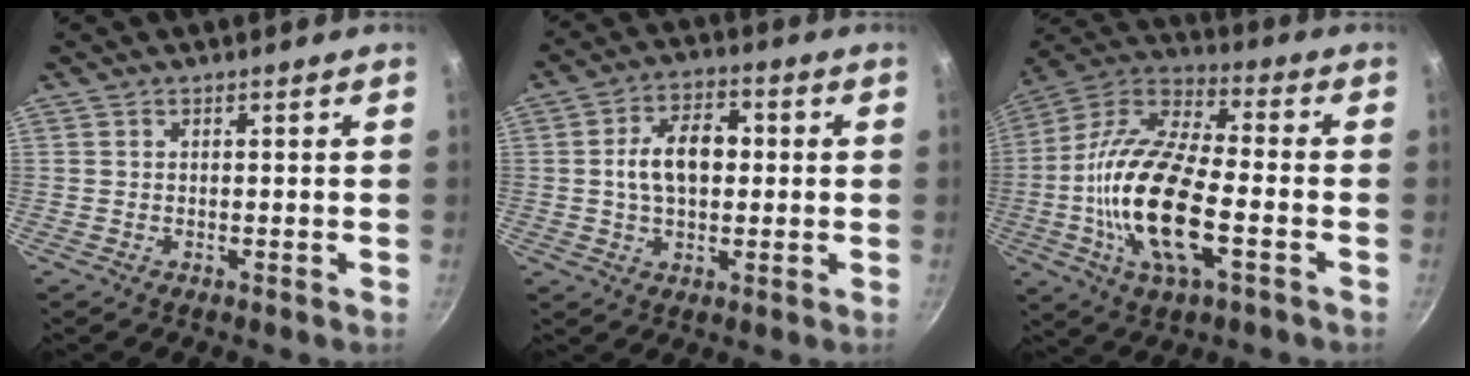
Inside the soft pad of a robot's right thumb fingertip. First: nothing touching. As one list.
[{"total": 10.2, "force": [0.7, 6.3, 8.0], "torque": [-0.125, 0.017, 0.009]}, {"total": 21.7, "force": [-4.6, 8.9, 19.2], "torque": [-0.389, 0.023, -0.080]}]